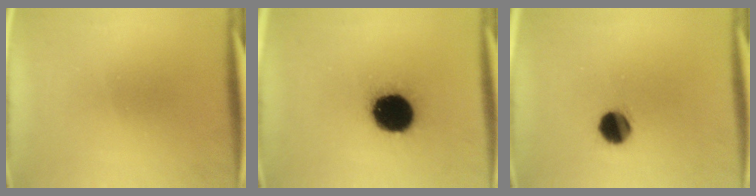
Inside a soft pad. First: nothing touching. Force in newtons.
{"total": 16.2}
{"total": 7.6}